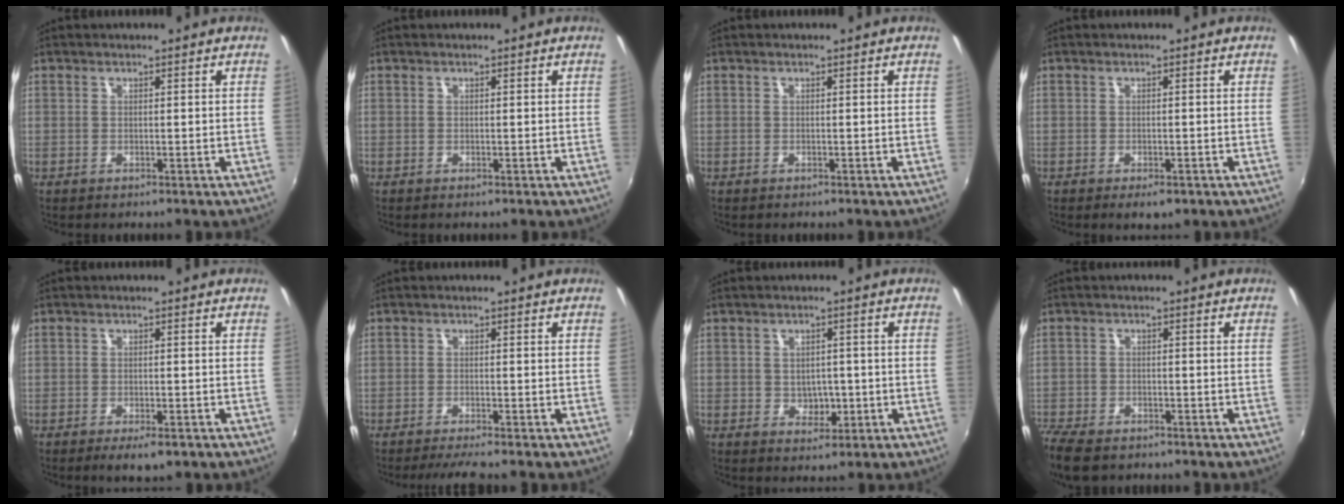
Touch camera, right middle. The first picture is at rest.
{"total": 0.0}
{"total": 0.0}
{"total": 2.9, "force": [-1.7, 1.3, 1.9], "torque": [-0.037, -0.013, -0.025]}
{"total": 3.9, "force": [-2.5, 1.2, 2.7], "torque": [-0.056, -0.016, -0.040]}
{"total": 3.5, "force": [-3.1, -0.5, 1.6], "torque": [-0.038, -0.008, -0.054]}
{"total": 3.7, "force": [-0.5, 3.2, 1.9], "torque": [-0.030, 0.000, -0.003]}
{"total": 8.2, "force": [-6.4, 3.4, 3.7], "torque": [-0.111, -0.033, -0.125]}